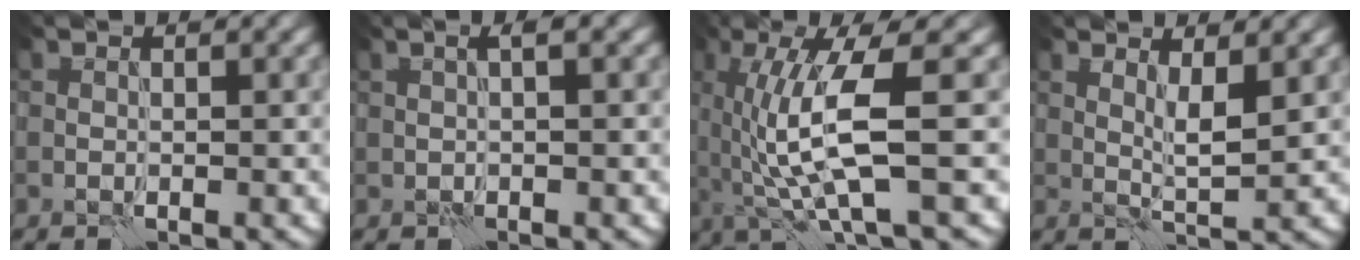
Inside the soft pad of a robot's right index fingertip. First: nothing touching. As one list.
[{"total": 1.3, "force": [0.4, 0.0, 1.2], "torque": [-0.025, 0.007, 0.004]}, {"total": 7.5, "force": [-0.1, 1.5, 7.3], "torque": [-0.147, -0.007, 0.006]}, {"total": 2.2, "force": [0.9, 0.3, 2.0], "torque": [-0.034, -0.008, 0.017]}]